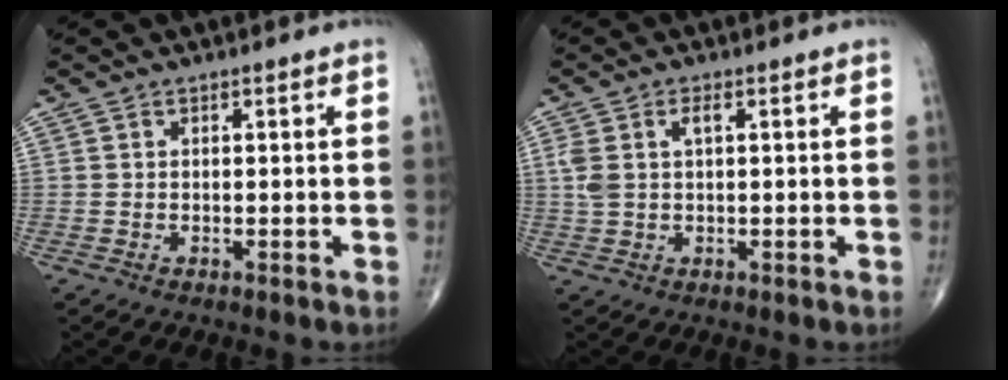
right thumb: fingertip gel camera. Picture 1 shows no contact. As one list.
[{"total": 4.5, "force": [1.2, 2.1, 3.8], "torque": [-0.094, 0.013, 0.028]}]